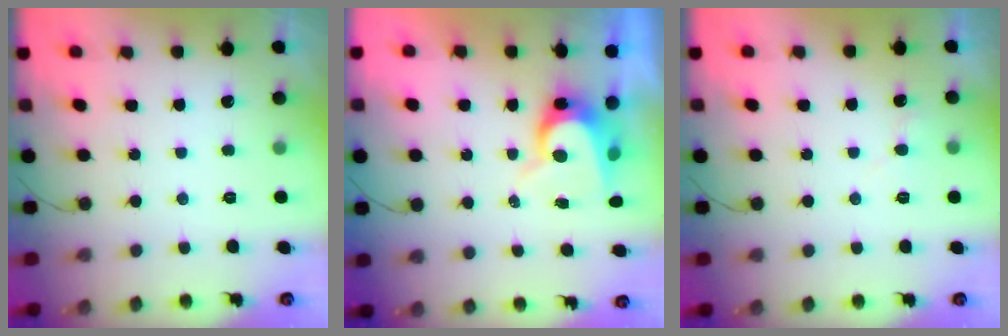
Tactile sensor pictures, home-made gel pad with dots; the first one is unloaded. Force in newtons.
{"total": 7.9, "press": 7.9, "slide": 0.4}
{"total": 4.9, "press": 4.8, "slide": 0.5}